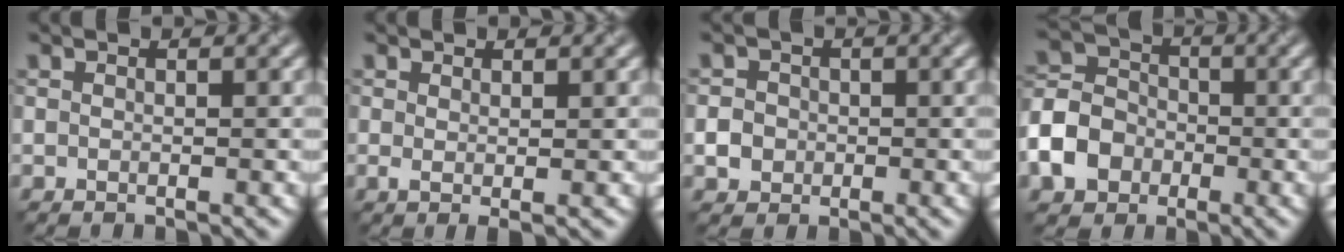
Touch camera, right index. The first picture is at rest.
{"total": 1.1, "force": [0.3, 0.1, 1.0], "torque": [-0.018, -0.003, 0.006]}
{"total": 1.9, "force": [-0.4, 1.8, 0.6], "torque": [-0.003, -0.001, -0.009]}
{"total": 5.8, "force": [-2.3, 4.7, 2.6], "torque": [-0.057, 0.006, -0.059]}